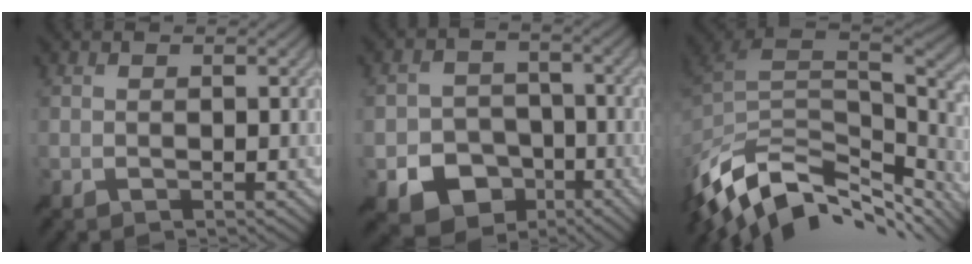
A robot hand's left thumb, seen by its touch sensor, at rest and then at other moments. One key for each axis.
{"total": 8.9, "fx": -4.3, "fy": 7.1, "fz": 3.2, "tx": -0.060, "ty": -0.022, "tz": -0.087}
{"total": 13.6, "fx": -7.7, "fy": 7.0, "fz": 8.7, "tx": -0.219, "ty": -0.017, "tz": -0.133}